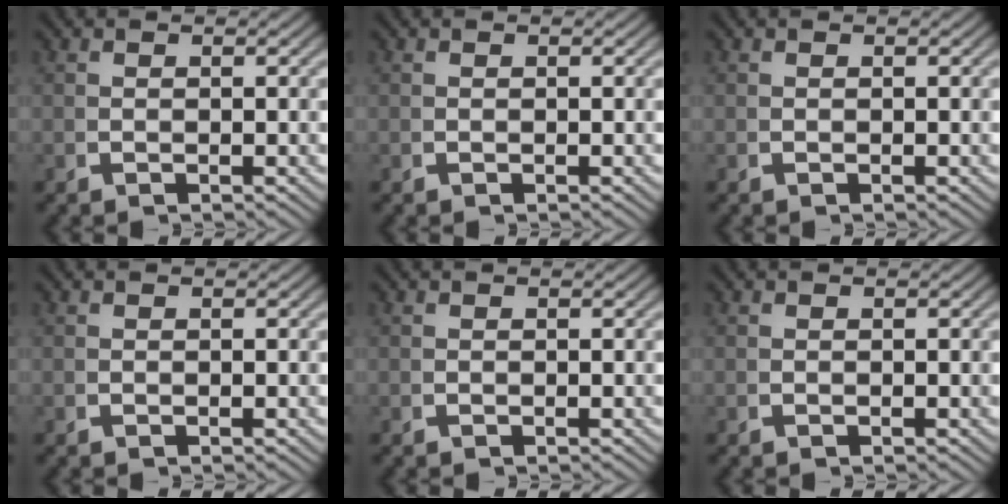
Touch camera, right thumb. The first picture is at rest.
{"total": 0.0}
{"total": 0.0}
{"total": 0.0}
{"total": 0.0}
{"total": 0.0}